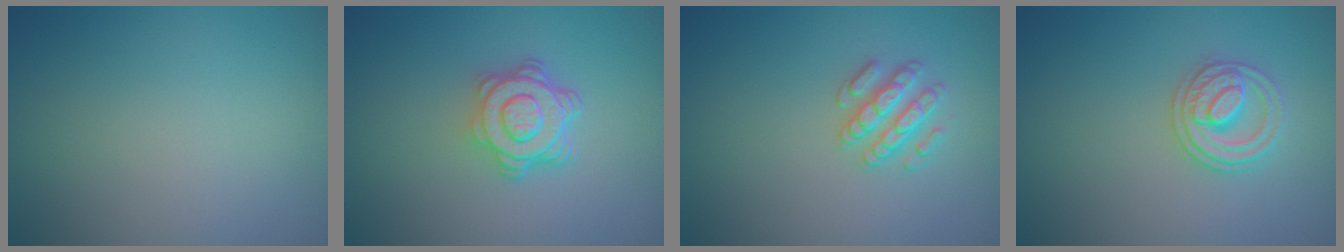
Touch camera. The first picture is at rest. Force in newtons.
{"total": 4.8, "press": 3.7, "slide": 3.0}
{"total": 2.4, "press": 2.3, "slide": 0.6}
{"total": 2.6, "press": 2.5, "slide": 0.7}